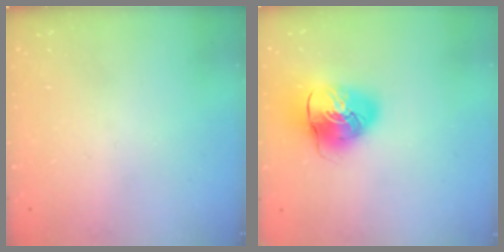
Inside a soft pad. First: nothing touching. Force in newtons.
{"total": 11.4, "press": 11.3, "slide": 1.8}